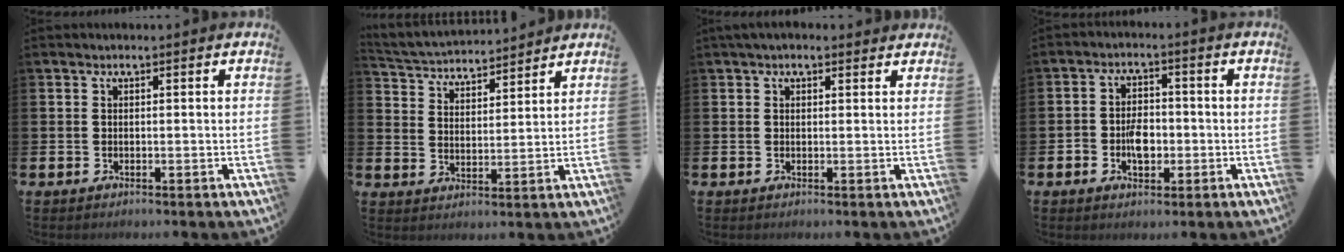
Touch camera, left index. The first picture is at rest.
{"total": 4.1, "force": [4.0, 0.8, -0.1], "torque": [-0.022, -0.029, 0.068]}
{"total": 1.6, "force": [1.3, 0.7, 0.6], "torque": [-0.003, 0.002, 0.020]}
{"total": 4.0, "force": [-1.1, 2.8, 2.8], "torque": [-0.038, -0.001, -0.024]}